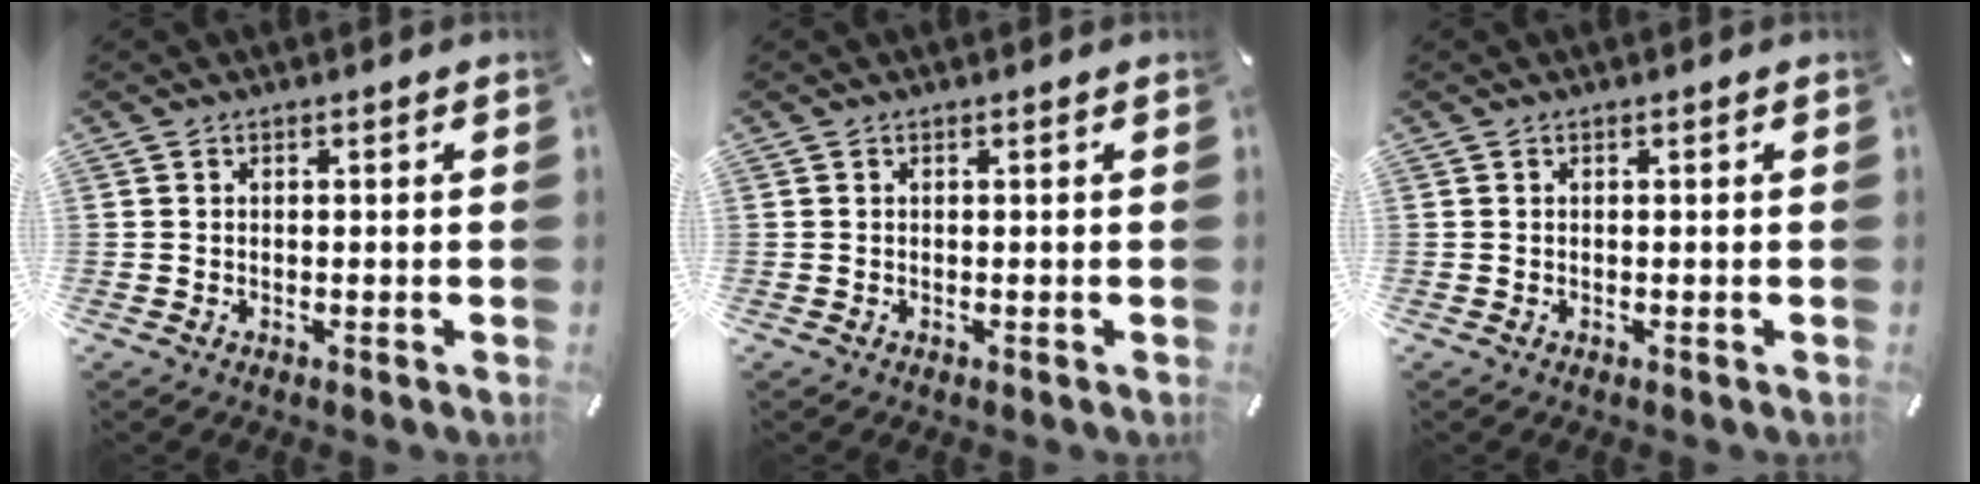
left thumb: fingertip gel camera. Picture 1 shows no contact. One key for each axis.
{"total": 0.0}
{"total": 0.0}